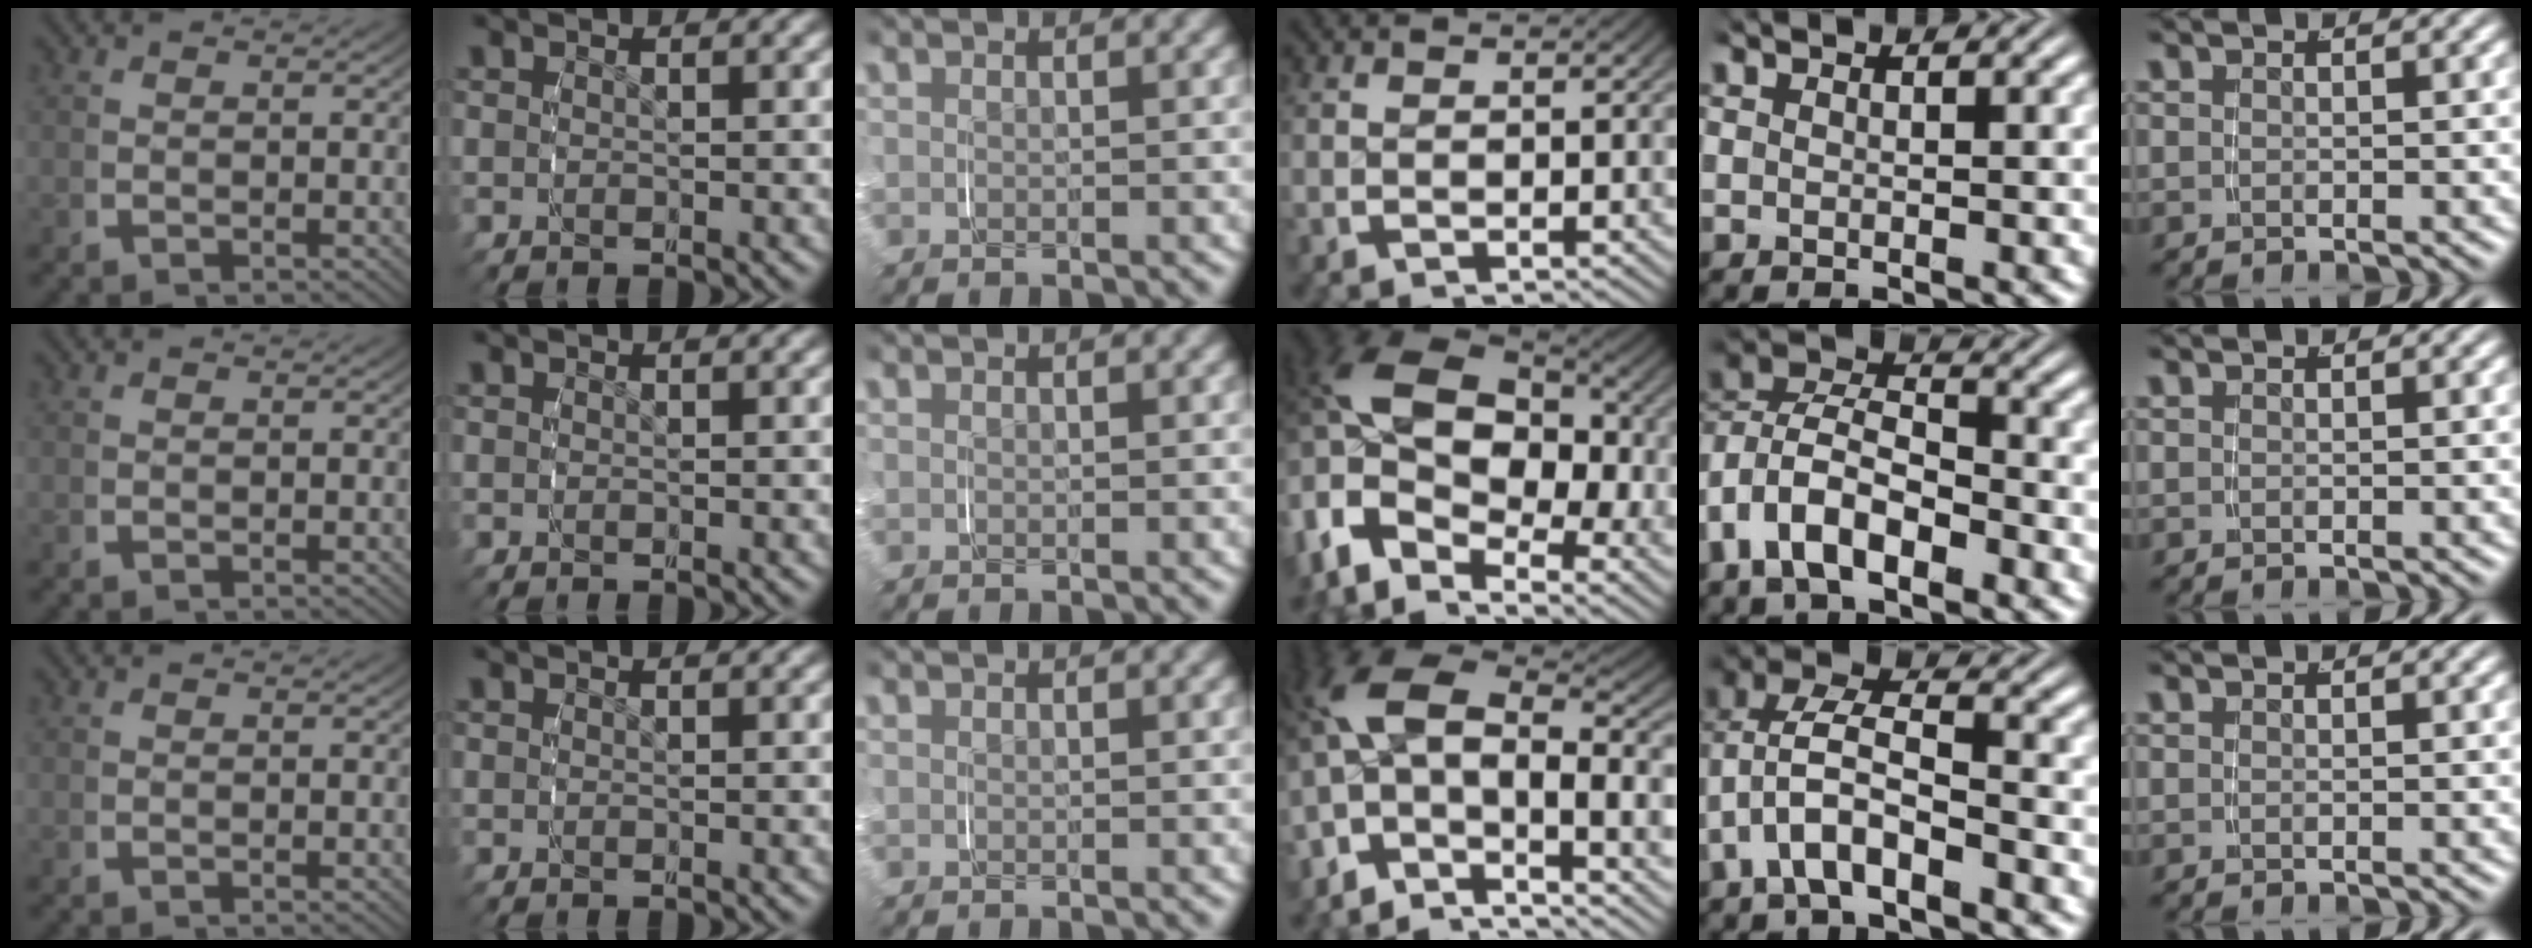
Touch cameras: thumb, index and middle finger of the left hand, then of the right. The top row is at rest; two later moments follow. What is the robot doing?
{"motion": "grasp_and_lifting", "object": "jacket"}